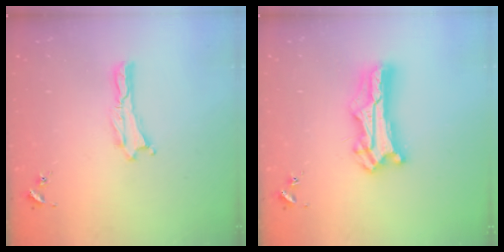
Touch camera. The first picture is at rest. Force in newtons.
{"total": 9.2, "press": 9.2, "slide": 1.0}